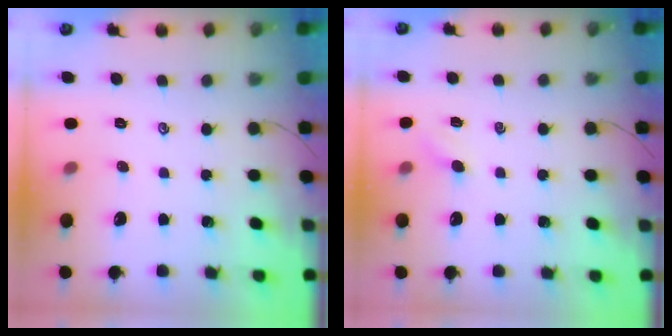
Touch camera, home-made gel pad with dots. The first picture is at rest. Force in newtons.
{"total": 3.1, "press": 3.0, "slide": 0.7}